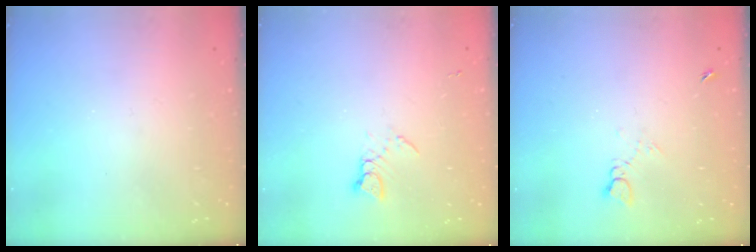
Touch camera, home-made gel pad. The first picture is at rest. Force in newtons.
{"total": 4.4, "press": 4.3, "slide": 0.7}
{"total": 3.0, "press": 2.9, "slide": 0.4}